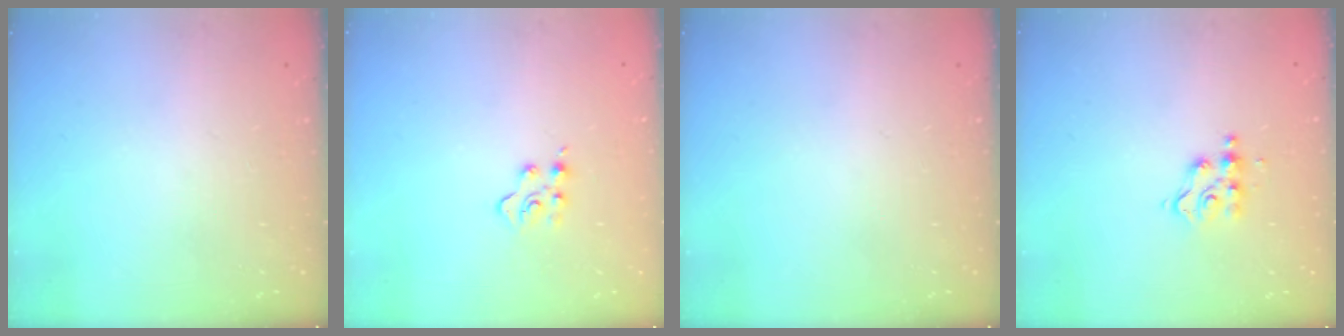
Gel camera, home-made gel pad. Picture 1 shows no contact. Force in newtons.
{"total": 4.0, "press": 4.0, "slide": 0.4}
{"total": 0.0}
{"total": 6.1, "press": 6.1, "slide": 0.3}